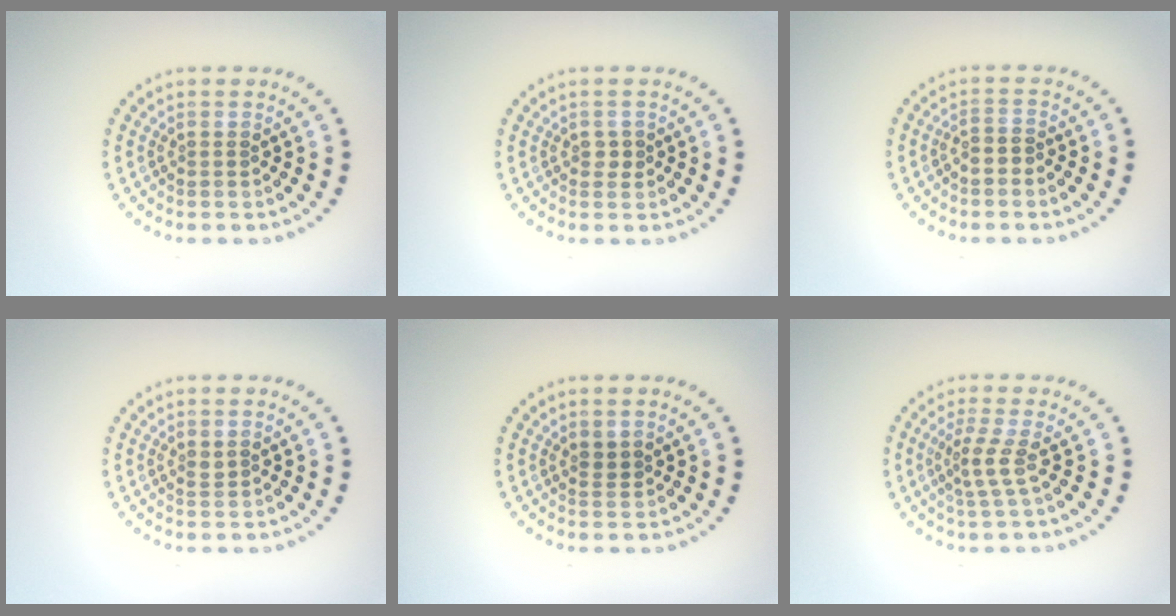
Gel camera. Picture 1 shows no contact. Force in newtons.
{"total": 0.9, "press": 0.9, "slide": 0.1}
{"total": 1.7, "press": 1.4, "slide": 1.0}
{"total": 0.7, "press": 0.6, "slide": 0.3}
{"total": 1.1, "press": 0.9, "slide": 0.6}
{"total": 2.2, "press": 1.5, "slide": 1.6}